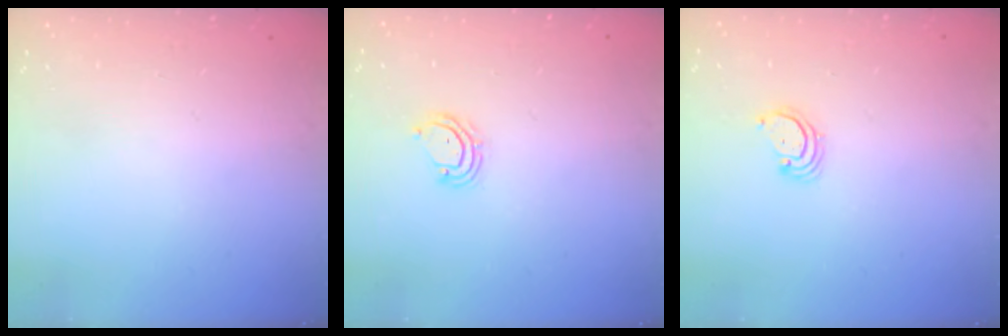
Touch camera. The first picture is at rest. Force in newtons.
{"total": 4.6, "press": 4.6, "slide": 0.3}
{"total": 2.5, "press": 2.5, "slide": 0.2}